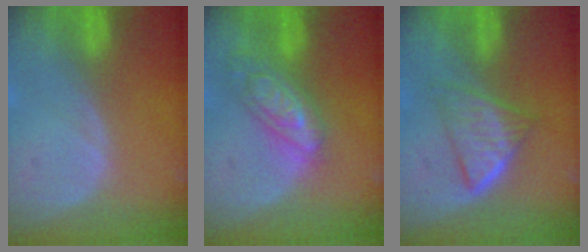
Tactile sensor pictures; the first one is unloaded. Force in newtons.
{"total": 7.5, "press": 7.4, "slide": 0.6}
{"total": 6.6, "press": 5.6, "slide": 3.4}